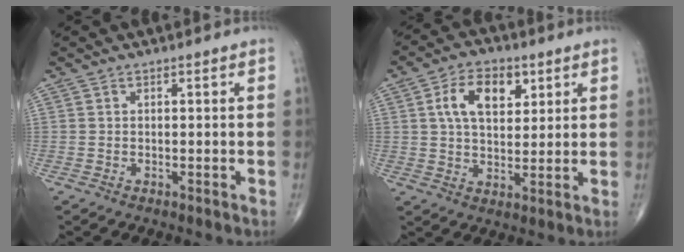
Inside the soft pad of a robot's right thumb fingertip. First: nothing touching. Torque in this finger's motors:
{"motor_torque": [-0.01, 0.18, 0.61, 0.19, 0.22]}